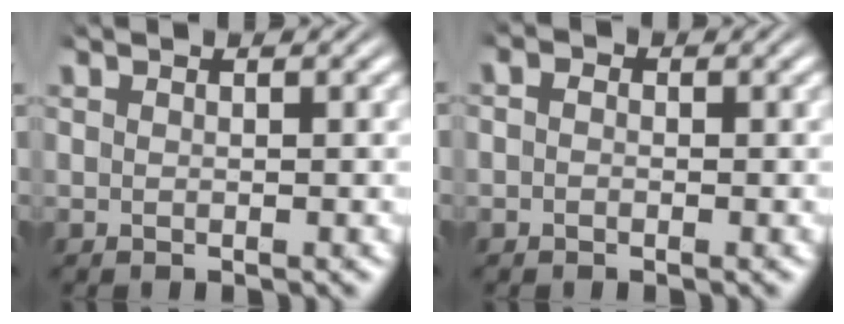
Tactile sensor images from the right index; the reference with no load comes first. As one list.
[{"total": 1.1, "force": [-0.2, 0.9, 0.5], "torque": [-0.010, -0.003, -0.008]}]